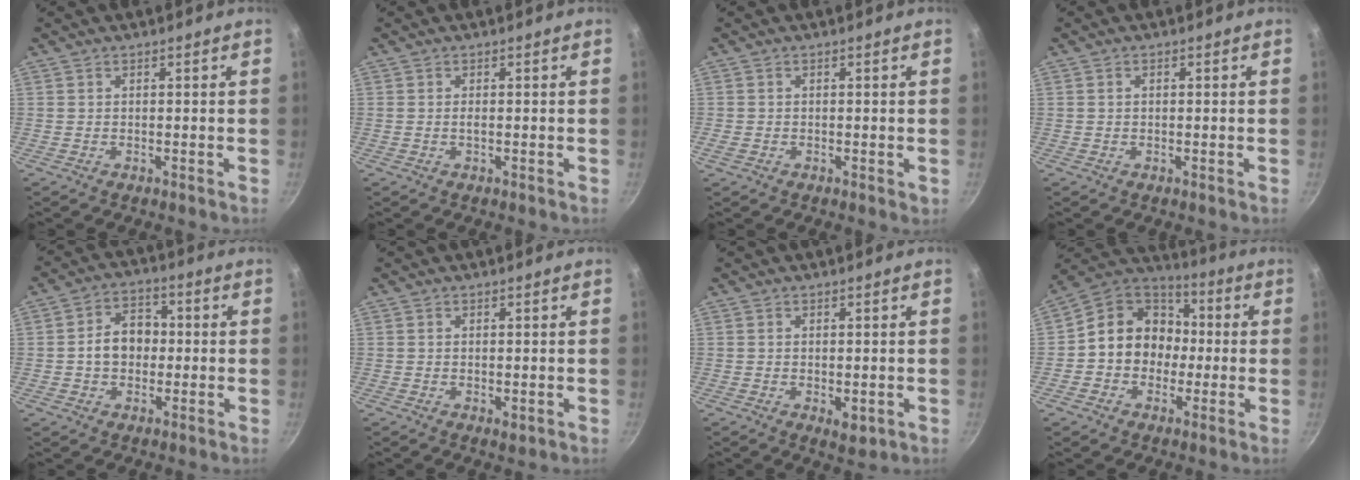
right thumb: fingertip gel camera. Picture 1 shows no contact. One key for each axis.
{"total": 0.7, "fx": -0.1, "fy": 0.2, "fz": 0.6, "tx": -0.014, "ty": 0.000, "tz": -0.002}
{"total": 1.9, "fx": -0.4, "fy": 1.4, "fz": 1.2, "tx": -0.019, "ty": 0.000, "tz": -0.006}
{"total": 0.6, "fx": 0.1, "fy": 0.5, "fz": 0.5, "tx": -0.007, "ty": 0.005, "tz": 0.001}
{"total": 8.4, "fx": -0.3, "fy": 6.5, "fz": 5.3, "tx": -0.053, "ty": 0.022, "tz": -0.013}
{"total": 1.4, "fx": 0.1, "fy": 0.8, "fz": 1.2, "tx": -0.018, "ty": -0.004, "tz": 0.002}
{"total": 3.3, "fx": -0.6, "fy": 1.8, "fz": 2.7, "tx": -0.042, "ty": -0.012, "tz": -0.005}
{"total": 14.5, "fx": -0.5, "fy": 12.5, "fz": 7.3, "tx": -0.074, "ty": 0.040, "tz": -0.026}